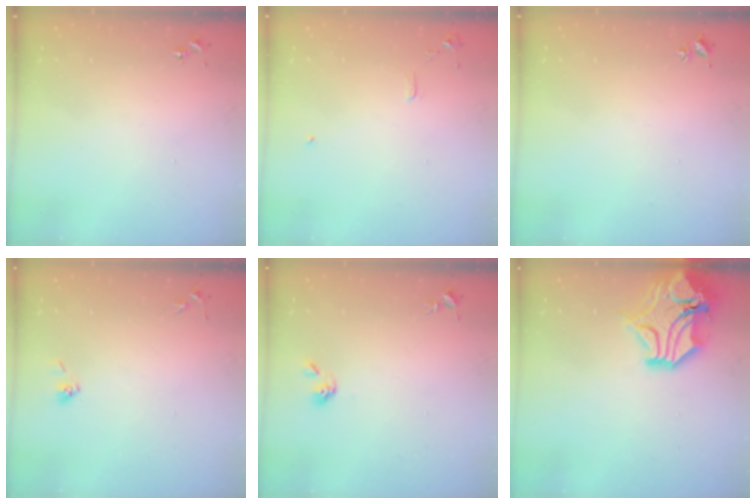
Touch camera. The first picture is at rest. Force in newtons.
{"total": 6.0, "press": 6.0, "slide": 0.7}
{"total": 2.0, "press": 2.0, "slide": 0.3}
{"total": 3.8, "press": 3.4, "slide": 1.7}
{"total": 5.2, "press": 5.1, "slide": 0.6}
{"total": 17.9, "press": 17.7, "slide": 2.6}